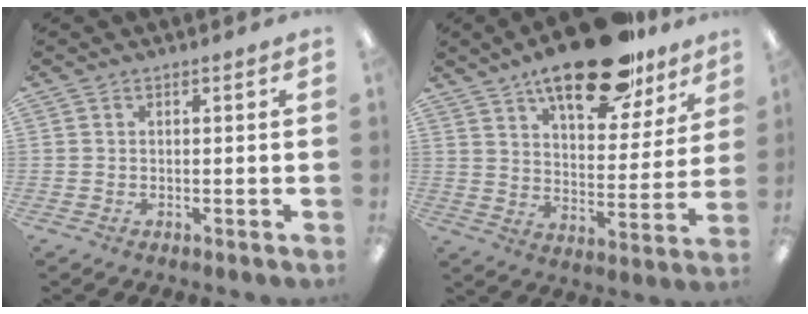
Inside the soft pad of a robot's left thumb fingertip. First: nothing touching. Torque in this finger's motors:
{"motor_torque": [0.73, 0.50, 1.59, -1.19, 0.26]}